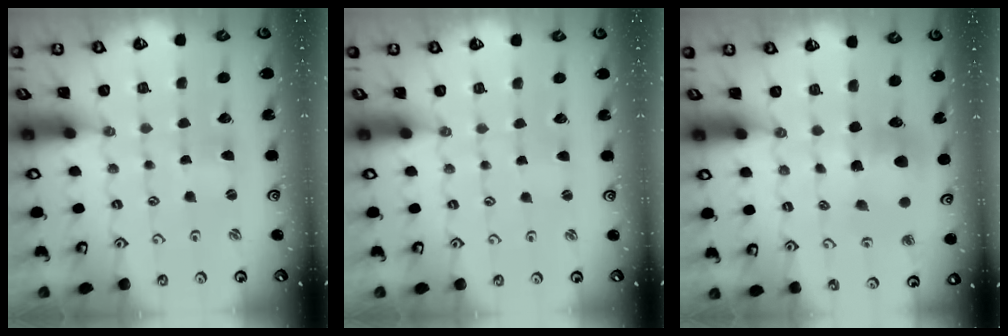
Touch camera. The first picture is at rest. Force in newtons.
{"total": 1.6, "press": 1.6, "slide": 0.3}
{"total": 8.2, "press": 8.1, "slide": 0.7}